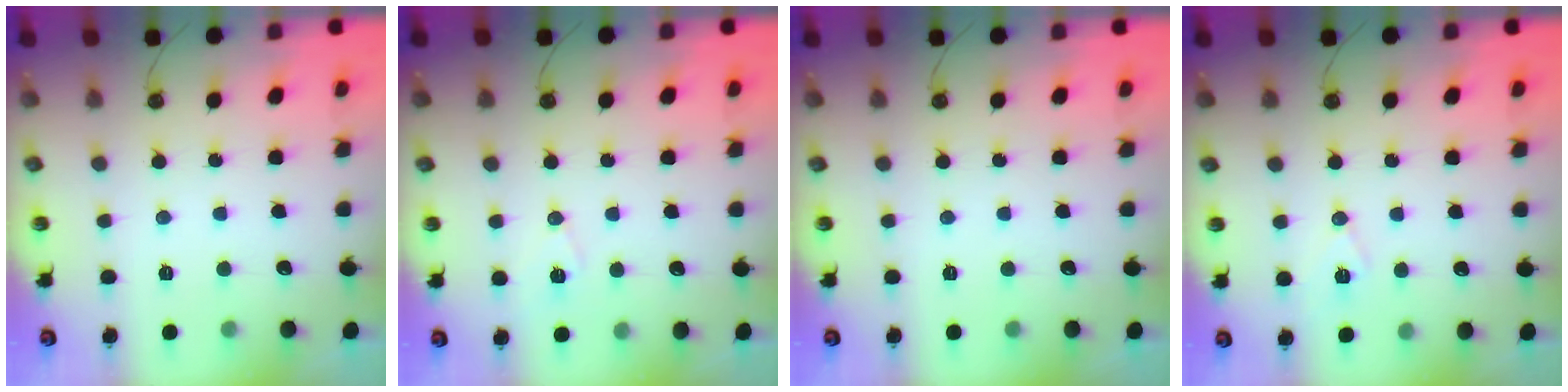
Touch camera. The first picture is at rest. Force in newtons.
{"total": 8.1, "press": 7.3, "slide": 3.4}
{"total": 0.0}
{"total": 6.5, "press": 5.3, "slide": 3.8}